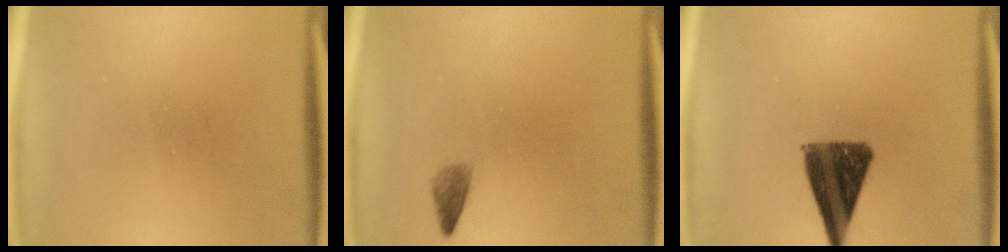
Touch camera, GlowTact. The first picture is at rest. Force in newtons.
{"total": 1.5}
{"total": 11.2}